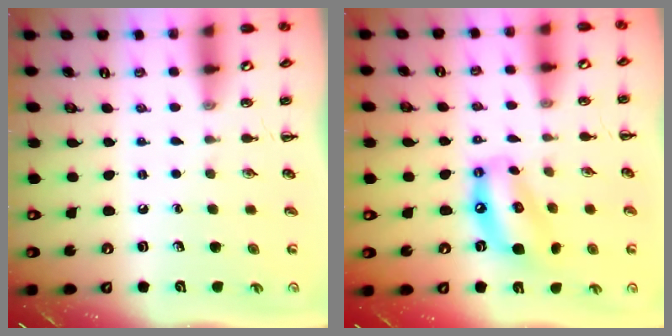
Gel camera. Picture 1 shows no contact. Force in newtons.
{"total": 11.1, "press": 10.7, "slide": 2.9}